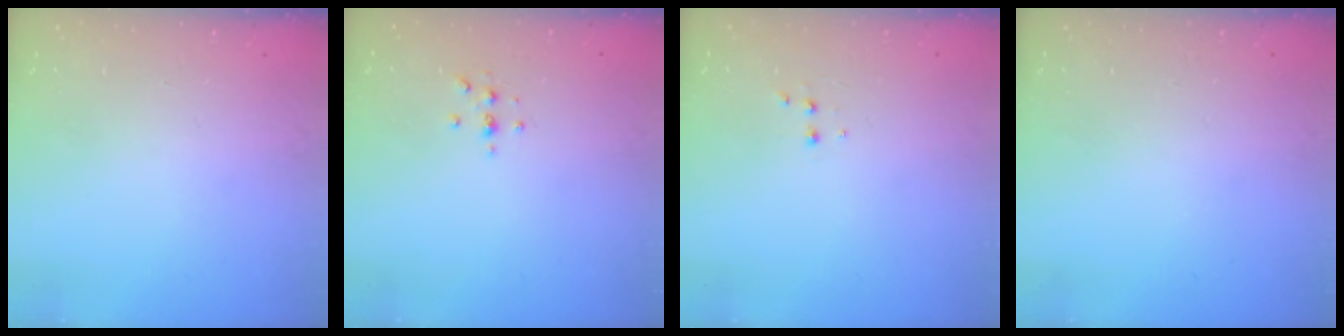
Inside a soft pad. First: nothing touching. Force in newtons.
{"total": 3.0, "press": 3.0, "slide": 0.3}
{"total": 1.9, "press": 1.9, "slide": 0.2}
{"total": 0.0}